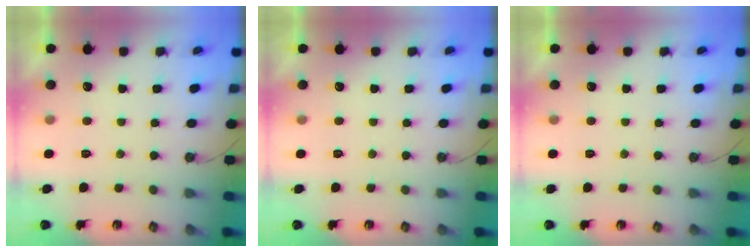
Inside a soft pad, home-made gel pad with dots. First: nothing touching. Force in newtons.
{"total": 0.0}
{"total": 0.0}